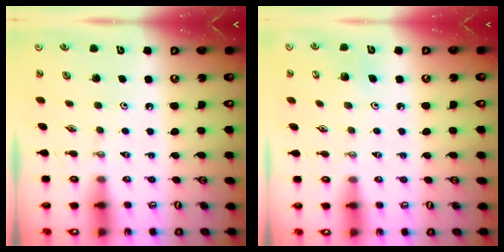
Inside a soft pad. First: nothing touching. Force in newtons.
{"total": 4.6, "press": 4.5, "slide": 1.0}